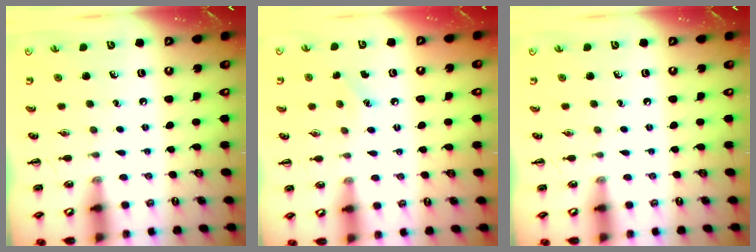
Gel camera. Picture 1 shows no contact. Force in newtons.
{"total": 5.8, "press": 5.6, "slide": 1.6}
{"total": 0.0}